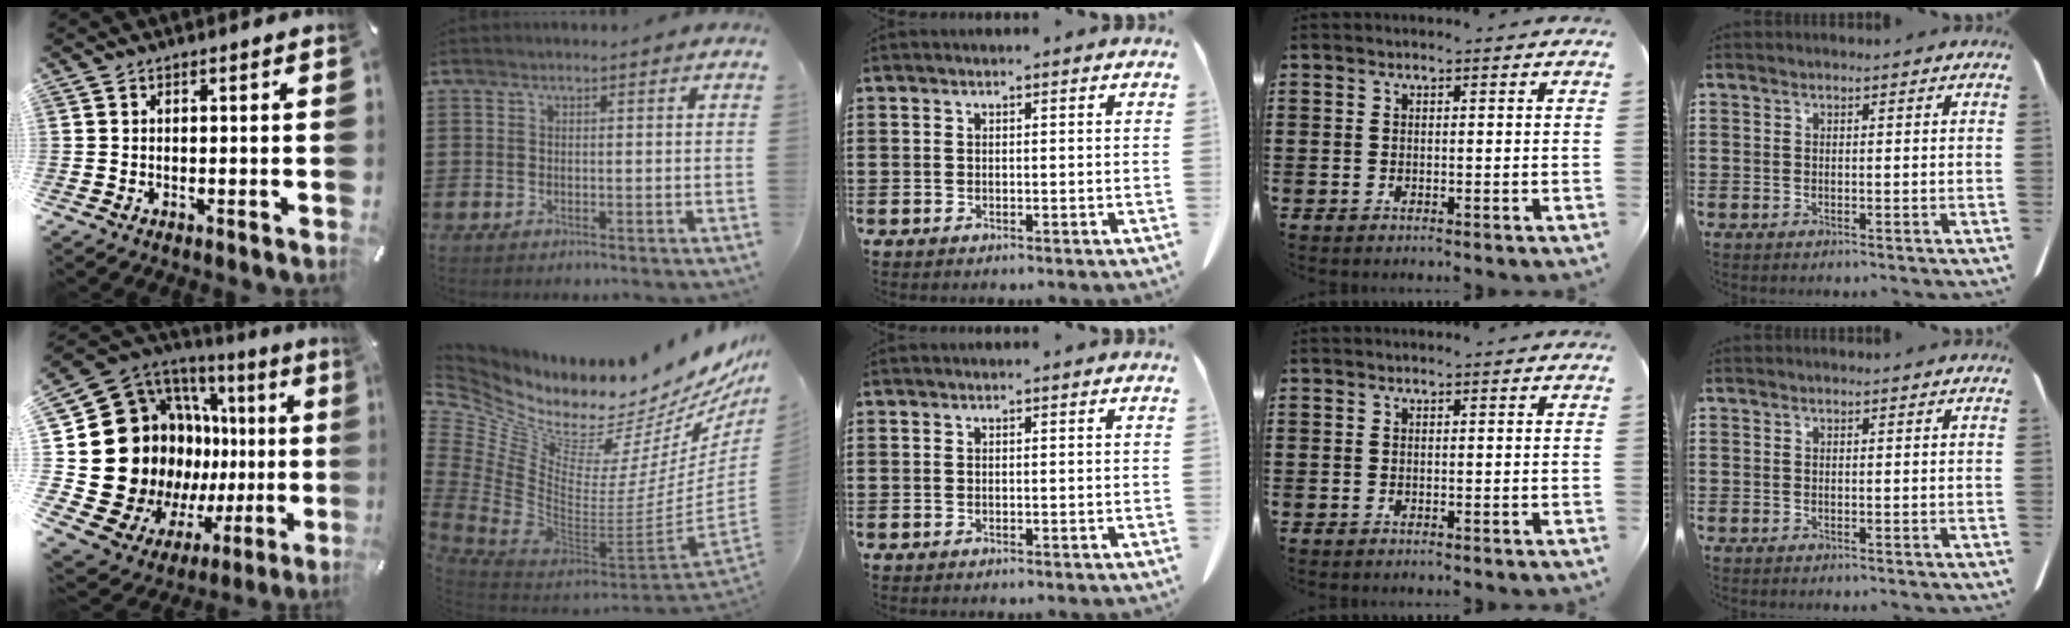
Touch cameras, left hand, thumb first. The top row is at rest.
{"thumb": {"total": 26.5, "force": [2.0, 19.0, 18.3], "torque": [-0.304, -0.084, 0.102]}, "index": {"total": 10.1, "force": [9.4, 1.6, 3.3], "torque": [-0.113, -0.116, 0.160]}}